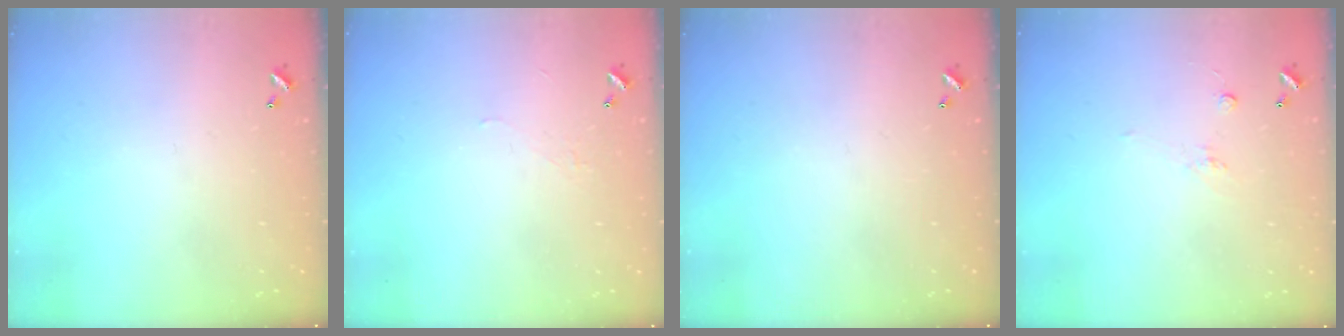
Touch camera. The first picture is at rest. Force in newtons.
{"total": 2.0, "press": 2.0, "slide": 0.5}
{"total": 0.0}
{"total": 1.7, "press": 1.5, "slide": 0.8}